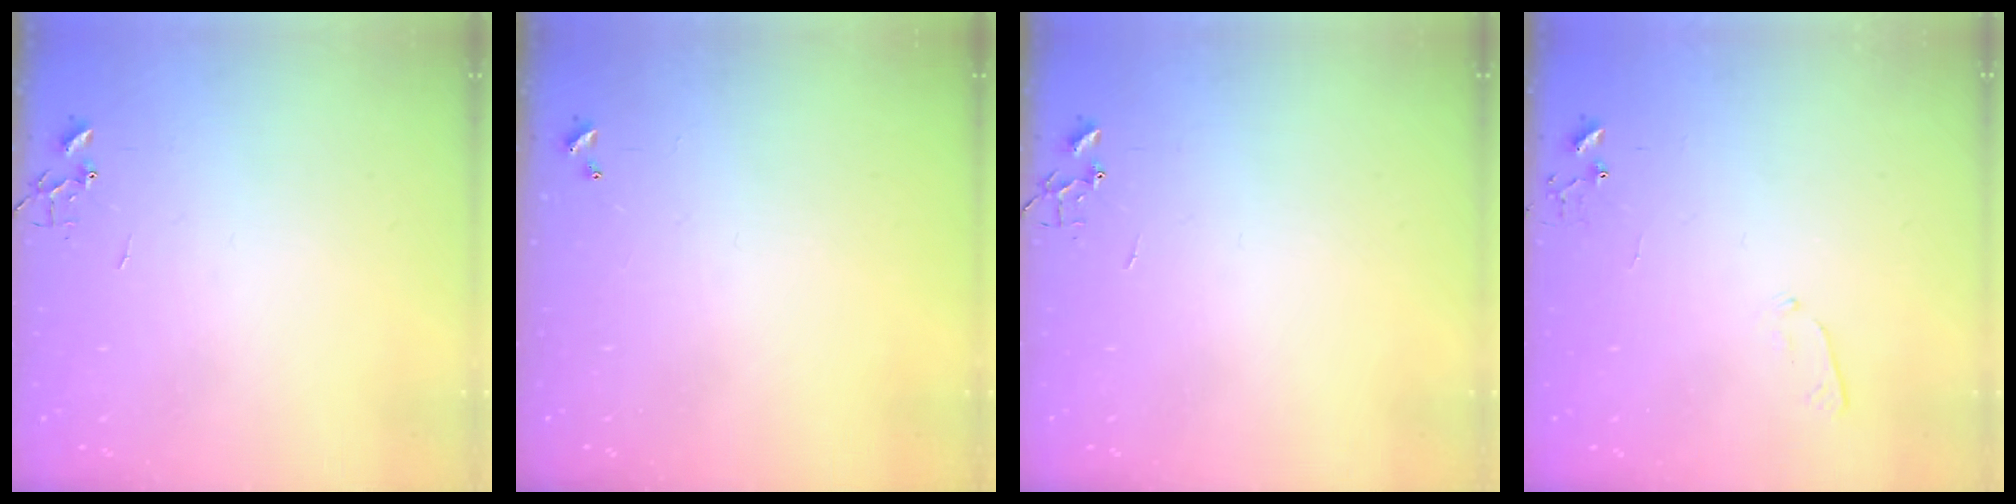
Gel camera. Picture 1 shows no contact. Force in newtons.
{"total": 0.0}
{"total": 0.0}
{"total": 3.9, "press": 3.9, "slide": 0.6}